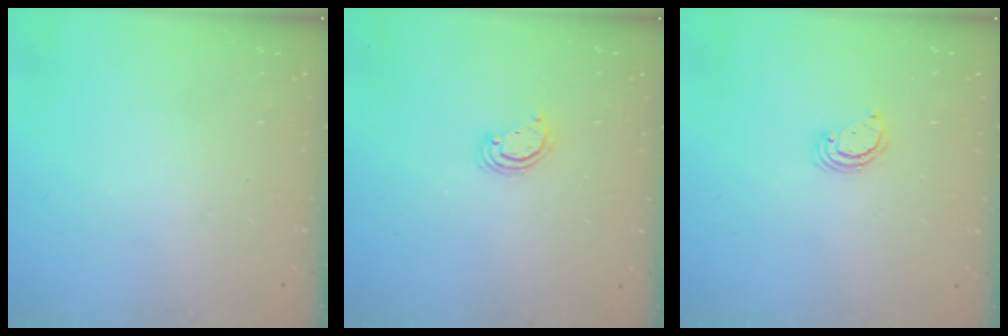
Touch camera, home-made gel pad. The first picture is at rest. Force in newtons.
{"total": 2.5, "press": 2.5, "slide": 0.2}
{"total": 2.3, "press": 2.3, "slide": 0.1}